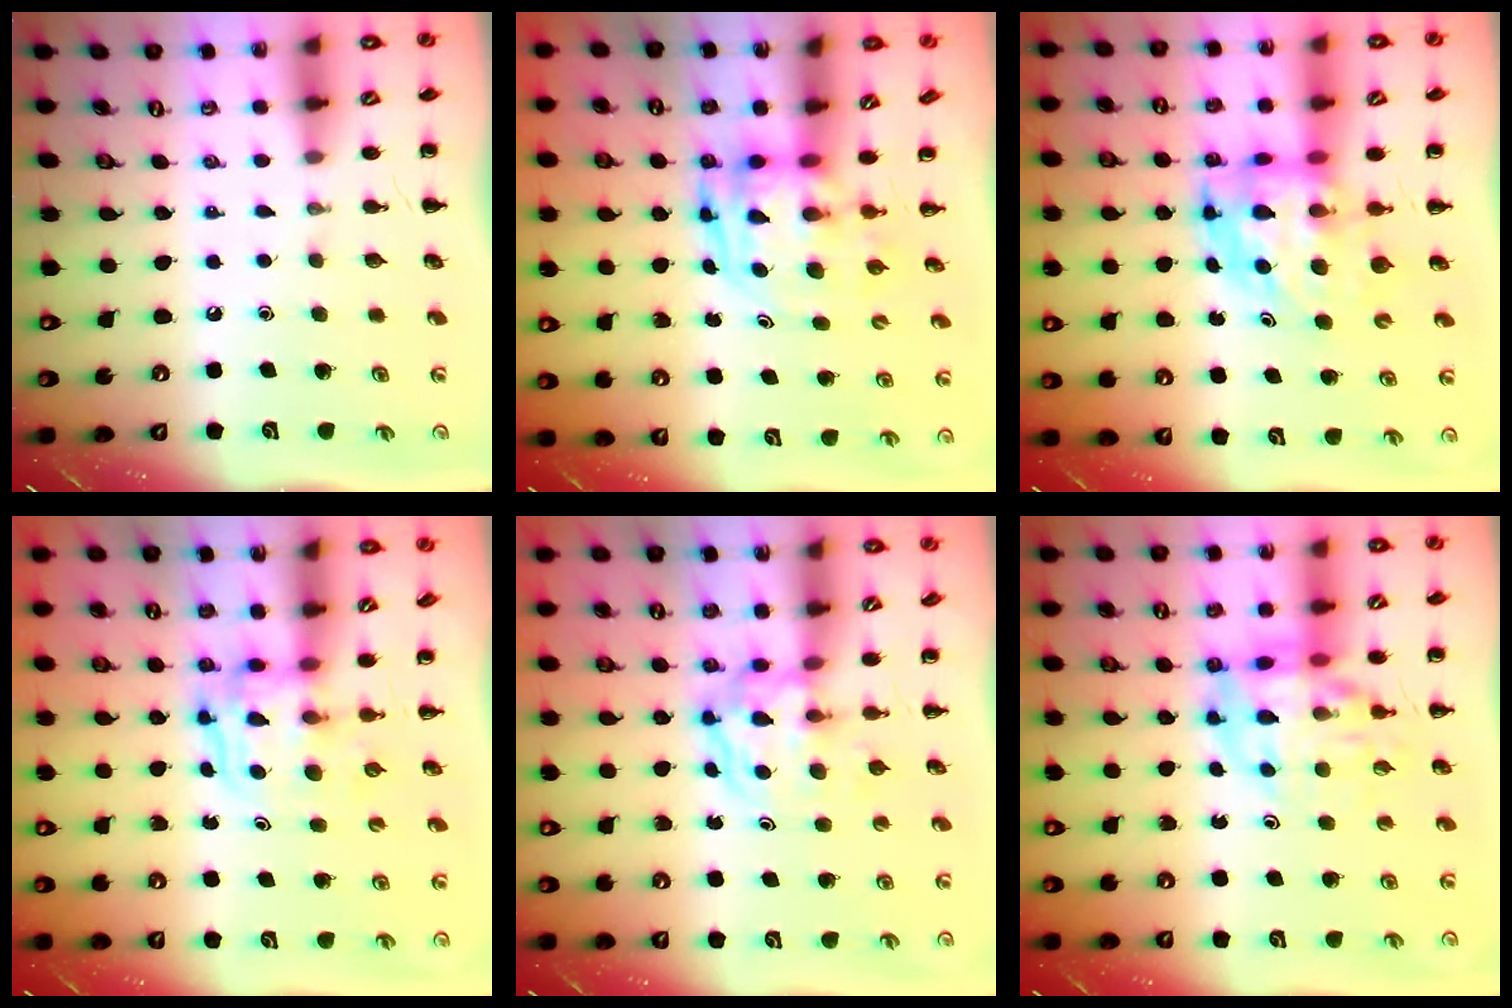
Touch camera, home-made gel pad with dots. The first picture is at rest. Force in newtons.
{"total": 3.3, "press": 3.2, "slide": 0.6}
{"total": 6.5, "press": 6.3, "slide": 1.8}
{"total": 3.4, "press": 3.4, "slide": 0.2}
{"total": 3.9, "press": 3.9, "slide": 0.5}
{"total": 12.4, "press": 11.9, "slide": 3.5}